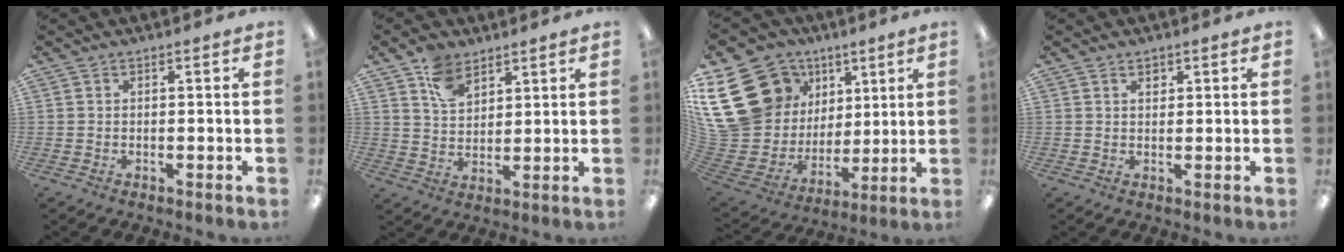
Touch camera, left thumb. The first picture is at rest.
{"total": 7.6, "force": [5.2, 4.6, 3.2], "torque": [-0.065, -0.012, 0.097]}
{"total": 26.1, "force": [10.0, 20.4, 12.9], "torque": [-0.256, -0.066, 0.229]}
{"total": 1.7, "force": [1.1, 1.0, 0.7], "torque": [-0.008, -0.001, 0.018]}